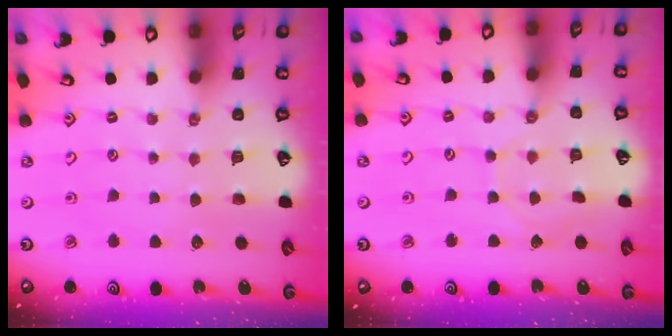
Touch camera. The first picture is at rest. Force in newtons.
{"total": 6.0, "press": 6.0, "slide": 0.3}